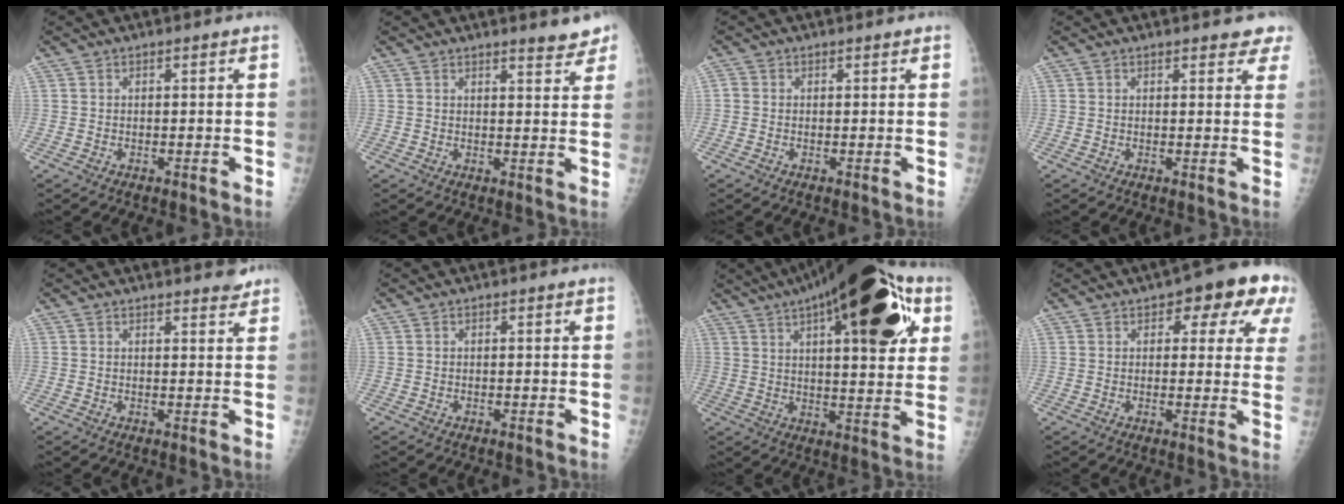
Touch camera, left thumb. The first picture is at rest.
{"total": 4.2, "force": [3.6, 1.0, 2.0], "torque": [-0.012, -0.022, 0.039]}
{"total": 0.9, "force": [0.2, 0.7, 0.5], "torque": [-0.008, 0.000, -0.001]}
{"total": 4.2, "force": [3.5, 1.5, 1.6], "torque": [0.013, -0.012, 0.029]}
{"total": 2.6, "force": [2.4, 0.6, 0.7], "torque": [0.000, -0.015, 0.025]}
{"total": 0.0}
{"total": 27.7, "force": [12.3, 9.6, 22.9], "torque": [-0.317, 0.008, 0.177]}
{"total": 11.6, "force": [5.4, 5.4, 8.8], "torque": [-0.053, -0.003, 0.057]}